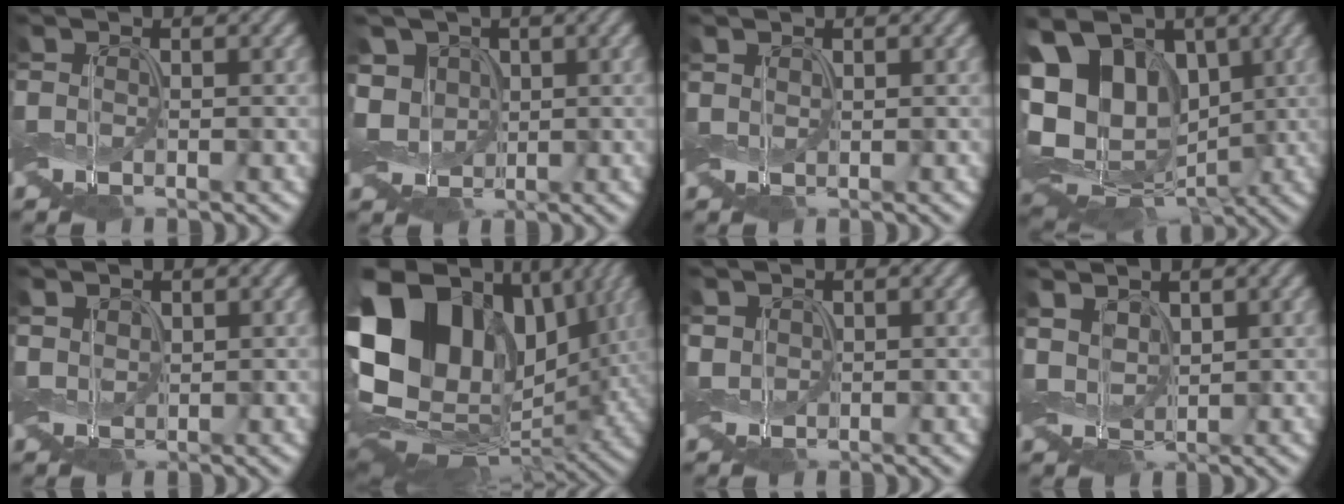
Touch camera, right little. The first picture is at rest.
{"total": 5.0, "force": [0.2, 4.3, 2.5], "torque": [-0.059, 0.012, -0.012]}
{"total": 0.6, "force": [0.3, 0.4, 0.2], "torque": [-0.008, 0.001, 0.005]}
{"total": 13.2, "force": [1.3, 9.9, 8.6], "torque": [-0.160, 0.008, 0.022]}
{"total": 1.5, "force": [0.4, 1.2, 0.9], "torque": [-0.025, 0.001, 0.004]}
{"total": 18.6, "force": [2.6, 13.2, 12.8], "torque": [-0.252, -0.001, 0.068]}
{"total": 1.4, "force": [0.2, 1.2, 0.7], "torque": [-0.022, 0.001, 0.000]}
{"total": 3.1, "force": [1.1, 2.1, 1.9], "torque": [-0.043, 0.002, 0.015]}